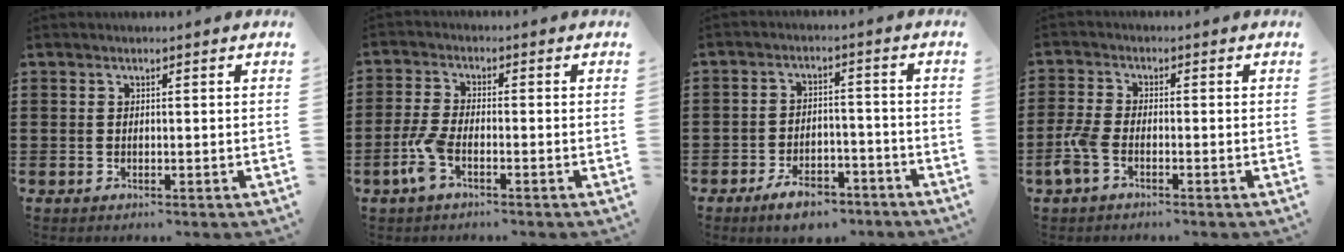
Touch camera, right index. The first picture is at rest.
{"total": 4.8, "force": [-2.3, 1.5, 3.9], "torque": [-0.100, -0.010, -0.047]}
{"total": 5.7, "force": [-4.7, 2.0, 2.5], "torque": [-0.043, 0.015, -0.087]}
{"total": 3.7, "force": [-1.9, 1.4, 2.9], "torque": [-0.085, -0.008, -0.045]}